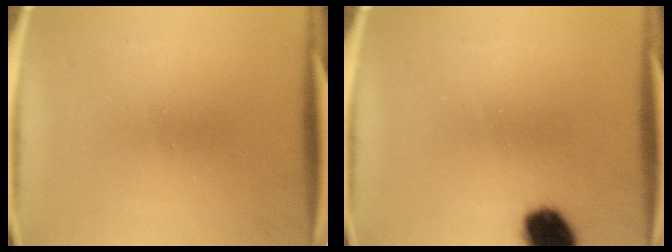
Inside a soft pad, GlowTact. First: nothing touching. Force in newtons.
{"total": 9.6}